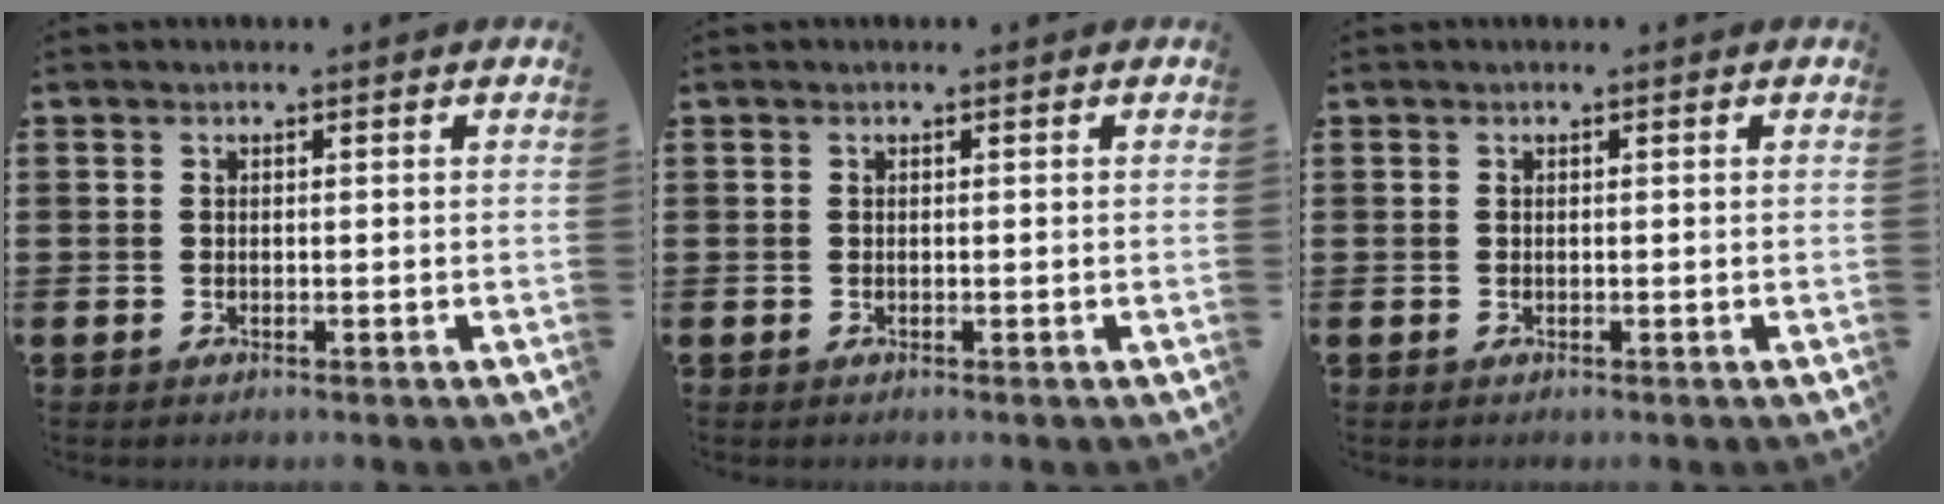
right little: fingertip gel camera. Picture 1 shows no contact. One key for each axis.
{"total": 0.0}
{"total": 0.0}